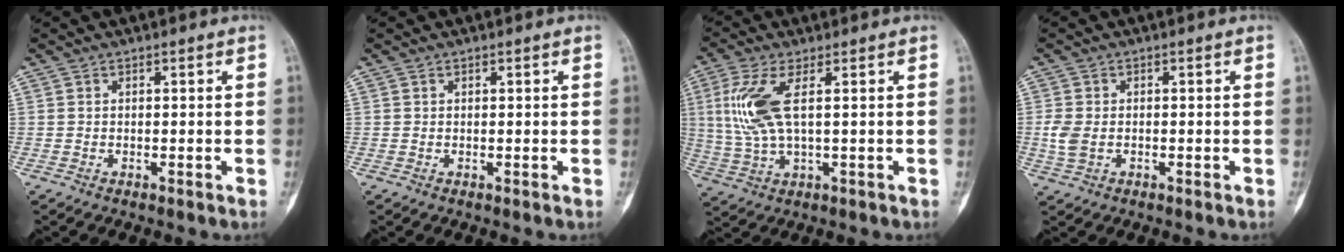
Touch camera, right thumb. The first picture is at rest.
{"total": 0.0}
{"total": 9.5, "force": [2.1, 3.2, 8.7], "torque": [-0.223, -0.001, 0.048]}
{"total": 3.6, "force": [-0.6, 2.4, 2.6], "torque": [-0.065, 0.002, -0.012]}